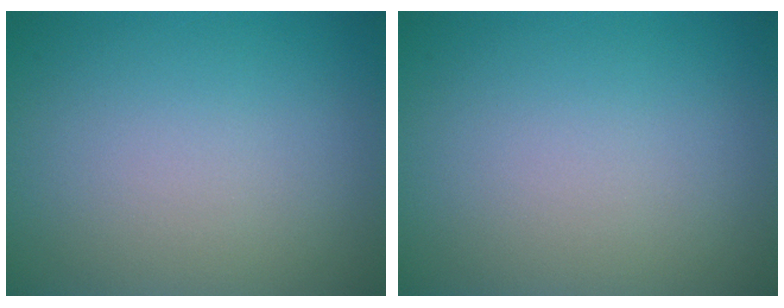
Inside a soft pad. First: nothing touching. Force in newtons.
{"total": 0.0}